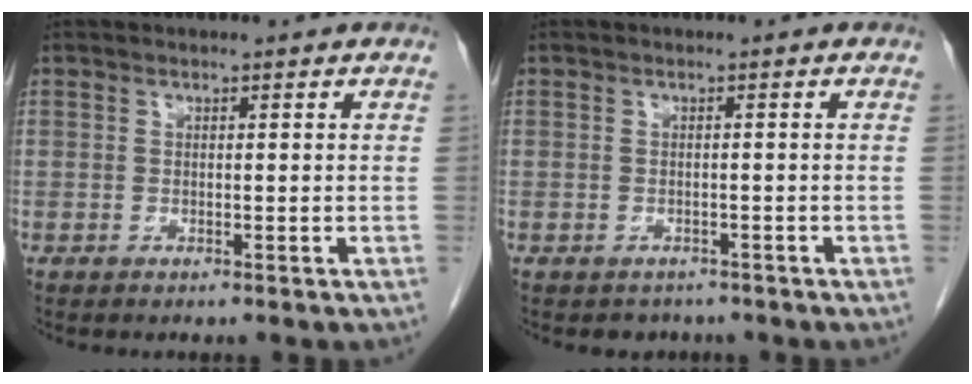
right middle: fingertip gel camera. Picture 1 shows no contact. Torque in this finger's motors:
{"motor_torque": [0.04, -0.02, -0.02, 0.00]}